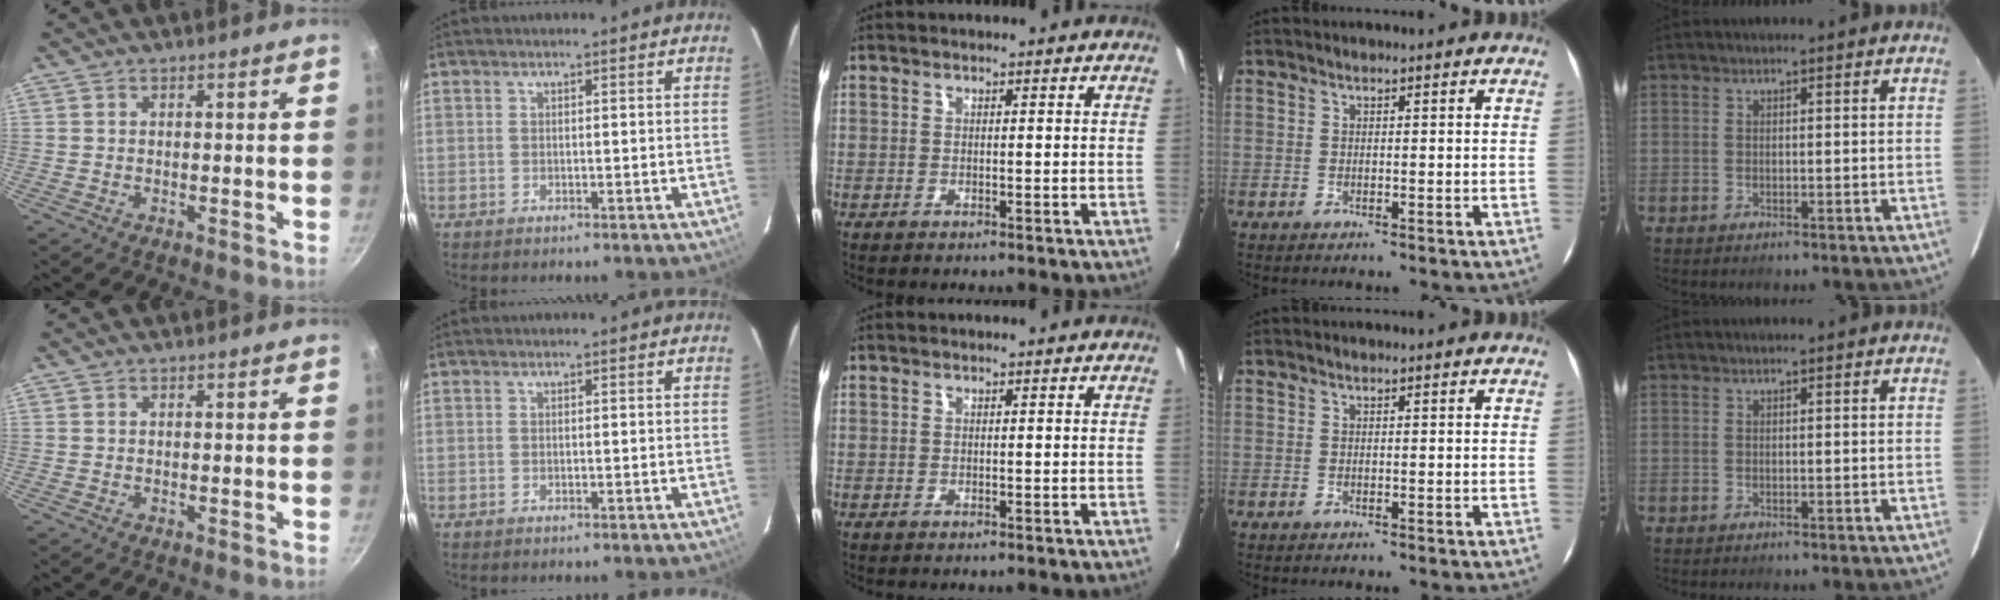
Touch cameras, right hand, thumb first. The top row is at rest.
{}